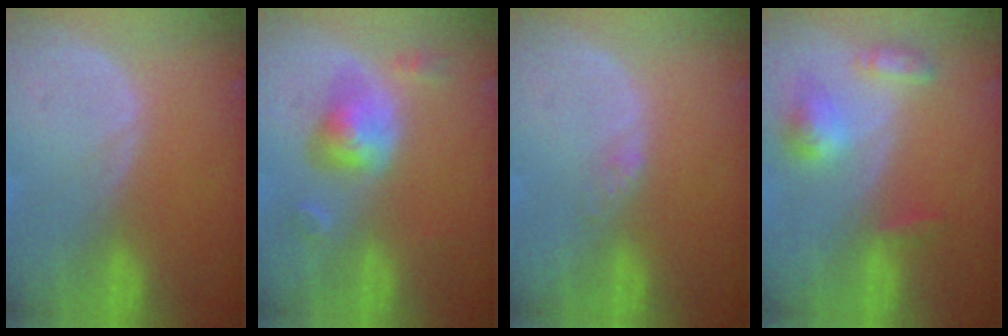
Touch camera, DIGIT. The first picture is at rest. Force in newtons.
{"total": 6.0, "press": 5.5, "slide": 2.4}
{"total": 1.2, "press": 1.2, "slide": 0.1}
{"total": 5.8, "press": 5.3, "slide": 2.3}